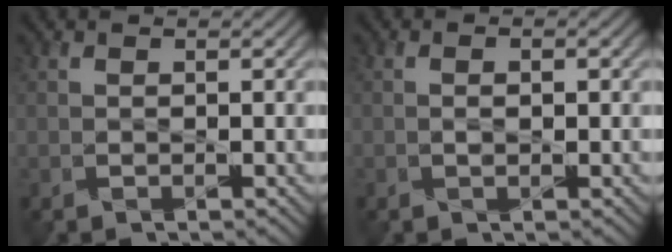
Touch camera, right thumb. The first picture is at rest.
{"total": 1.2, "force": [0.0, 0.5, 1.1], "torque": [-0.020, 0.000, 0.001]}